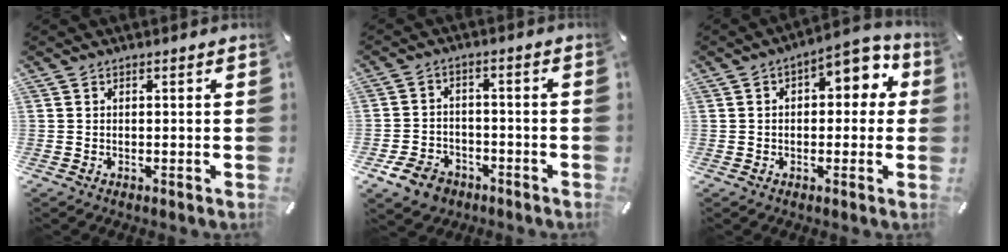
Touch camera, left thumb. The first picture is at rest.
{"total": 7.2, "force": [-4.4, 5.1, 2.6], "torque": [-0.053, 0.032, -0.080]}
{"total": 7.6, "force": [2.2, 4.4, 5.8], "torque": [-0.070, -0.013, 0.029]}